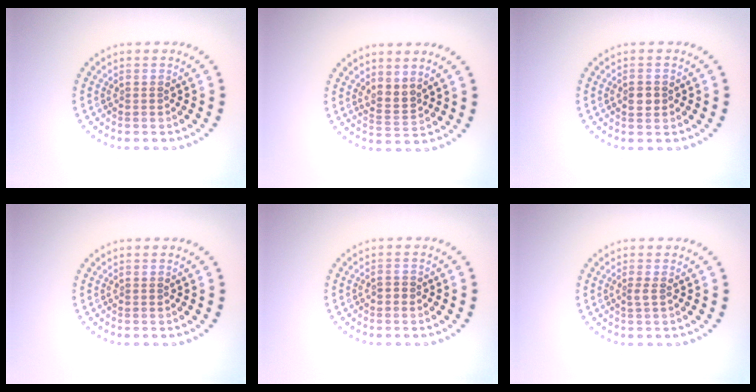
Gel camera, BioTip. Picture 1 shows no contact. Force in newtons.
{"total": 2.0, "press": 1.4, "slide": 1.4}
{"total": 1.5, "press": 1.4, "slide": 0.3}
{"total": 0.0}
{"total": 0.8, "press": 0.8, "slide": 0.1}
{"total": 0.8, "press": 0.6, "slide": 0.6}